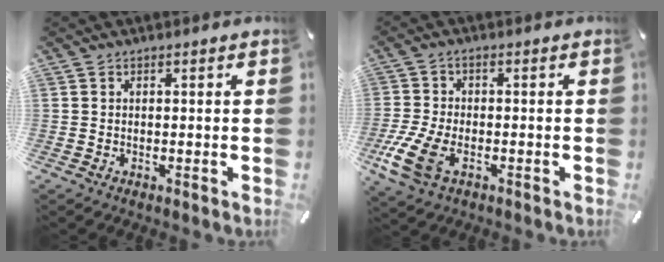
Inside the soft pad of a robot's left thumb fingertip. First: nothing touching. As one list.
[{"total": 9.2, "force": [-3.2, 5.1, 6.9], "torque": [-0.161, -0.007, -0.056]}]